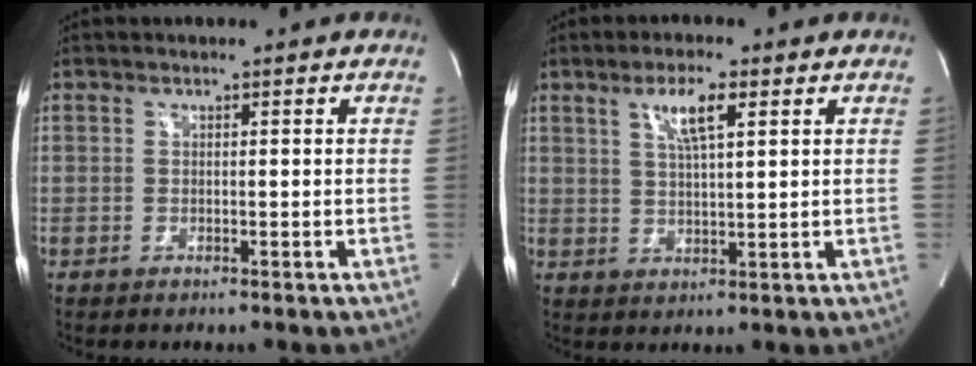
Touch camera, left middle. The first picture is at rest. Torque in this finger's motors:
{"motor_torque": [0.12, -0.11, 0.04, 0.07]}